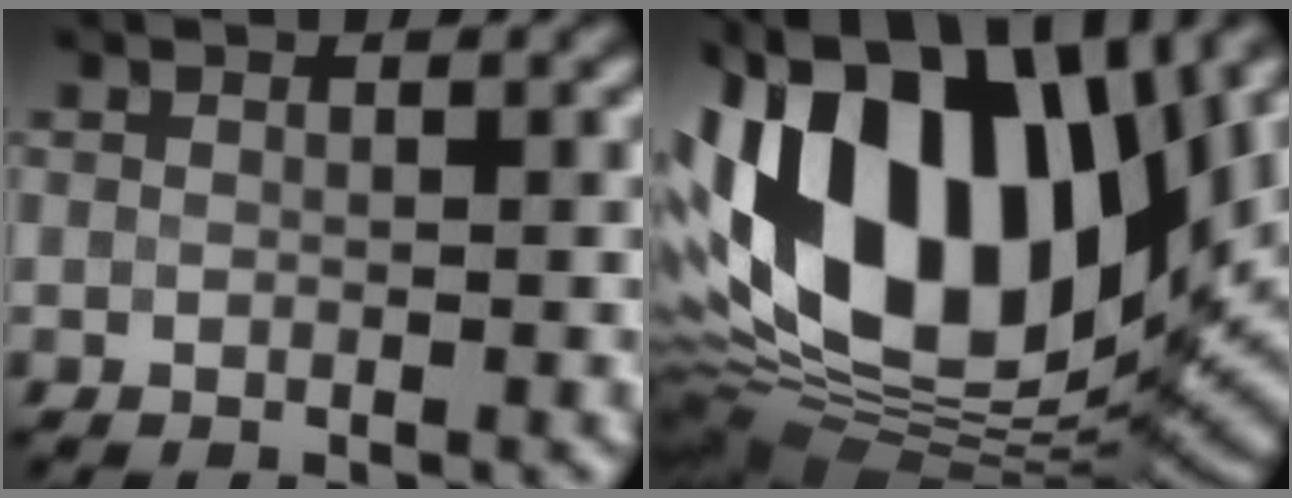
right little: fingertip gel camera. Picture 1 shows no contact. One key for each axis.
{"total": 18.6, "fx": 5.0, "fy": 10.6, "fz": 14.5, "tx": -0.283, "ty": 0.021, "tz": 0.070}